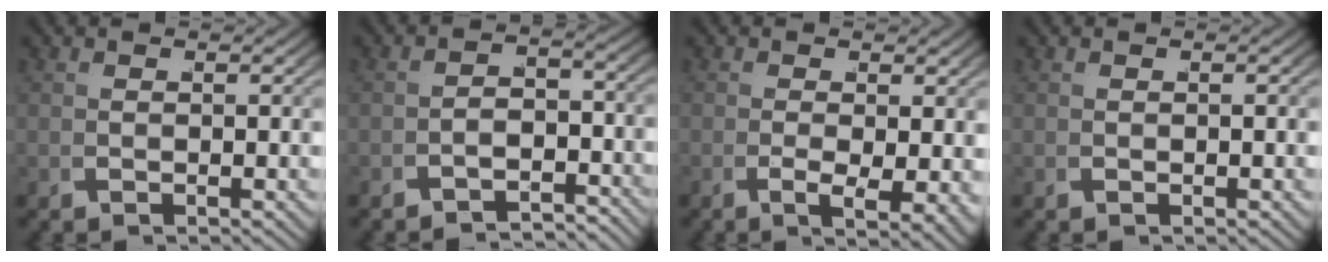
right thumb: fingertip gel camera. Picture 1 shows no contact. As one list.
[{"total": 4.6, "force": [-3.9, 1.7, 1.7], "torque": [-0.018, -0.016, -0.056]}, {"total": 4.5, "force": [-0.9, 2.1, 3.9], "torque": [-0.070, -0.021, -0.004]}, {"total": 0.0}]